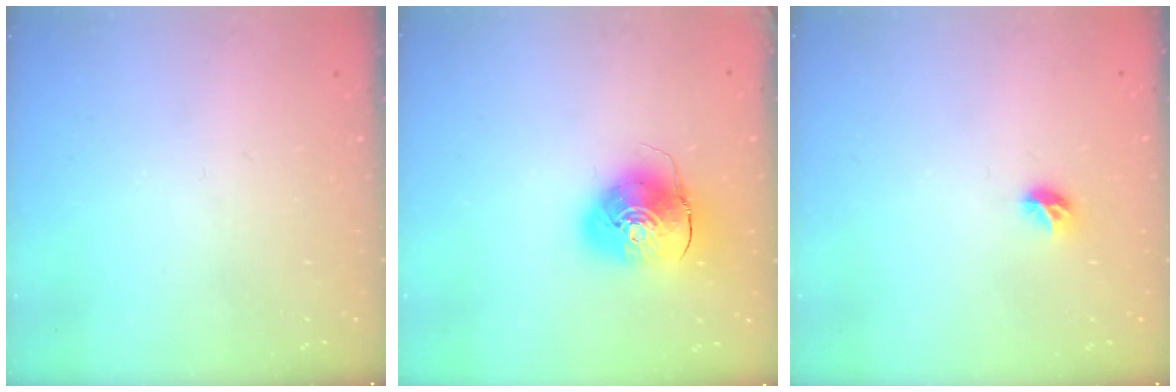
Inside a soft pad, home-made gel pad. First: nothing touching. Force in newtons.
{"total": 10.5, "press": 10.4, "slide": 1.8}
{"total": 5.4, "press": 5.4, "slide": 0.5}